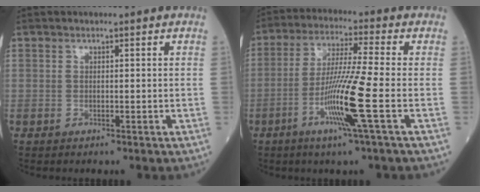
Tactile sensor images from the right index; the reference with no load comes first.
{"total": 10.7, "force": [-3.5, -1.5, 10.0], "torque": [-0.194, -0.015, -0.072]}